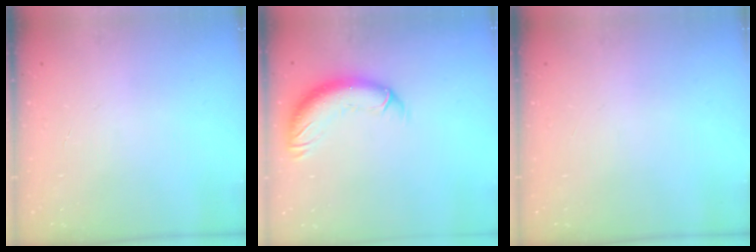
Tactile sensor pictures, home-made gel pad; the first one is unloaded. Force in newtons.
{"total": 11.7, "press": 11.4, "slide": 2.8}
{"total": 0.0}